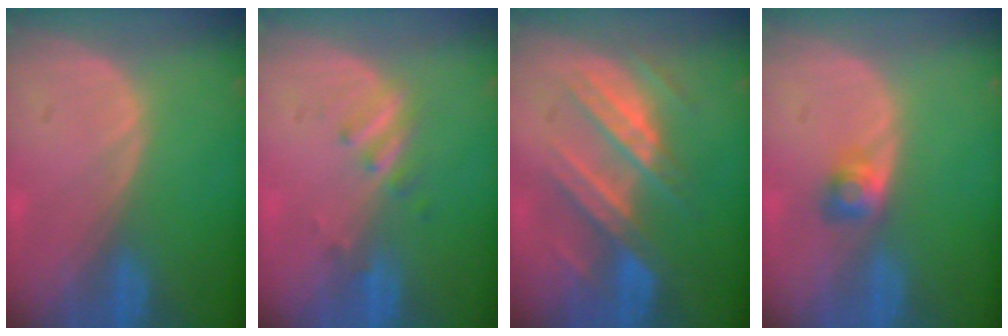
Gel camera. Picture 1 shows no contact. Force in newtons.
{"total": 2.8, "press": 2.6, "slide": 1.2}
{"total": 8.1, "press": 8.0, "slide": 1.3}
{"total": 2.6, "press": 2.4, "slide": 1.0}